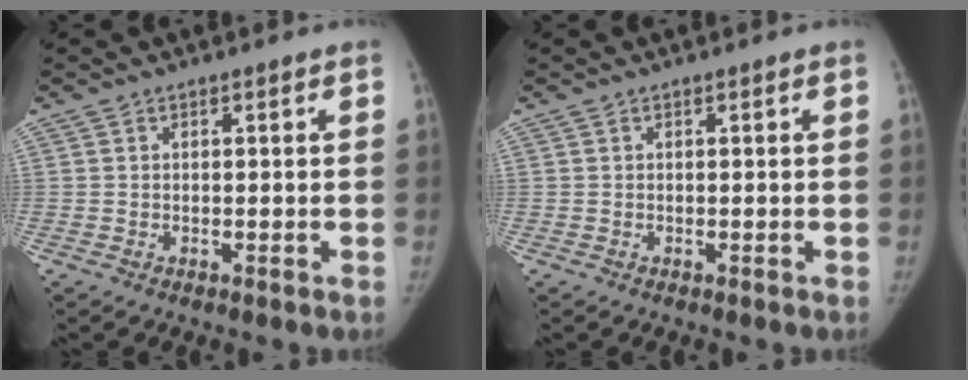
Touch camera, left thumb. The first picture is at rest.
{"total": 0.0}